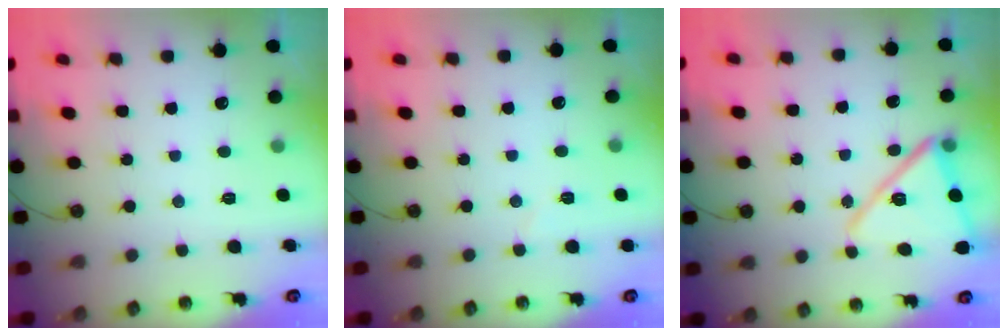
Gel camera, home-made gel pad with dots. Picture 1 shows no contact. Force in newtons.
{"total": 3.8, "press": 2.7, "slide": 2.7}
{"total": 16.0, "press": 14.6, "slide": 6.4}